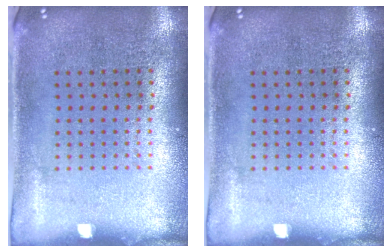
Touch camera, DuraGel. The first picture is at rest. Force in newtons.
{"total": 0.0}